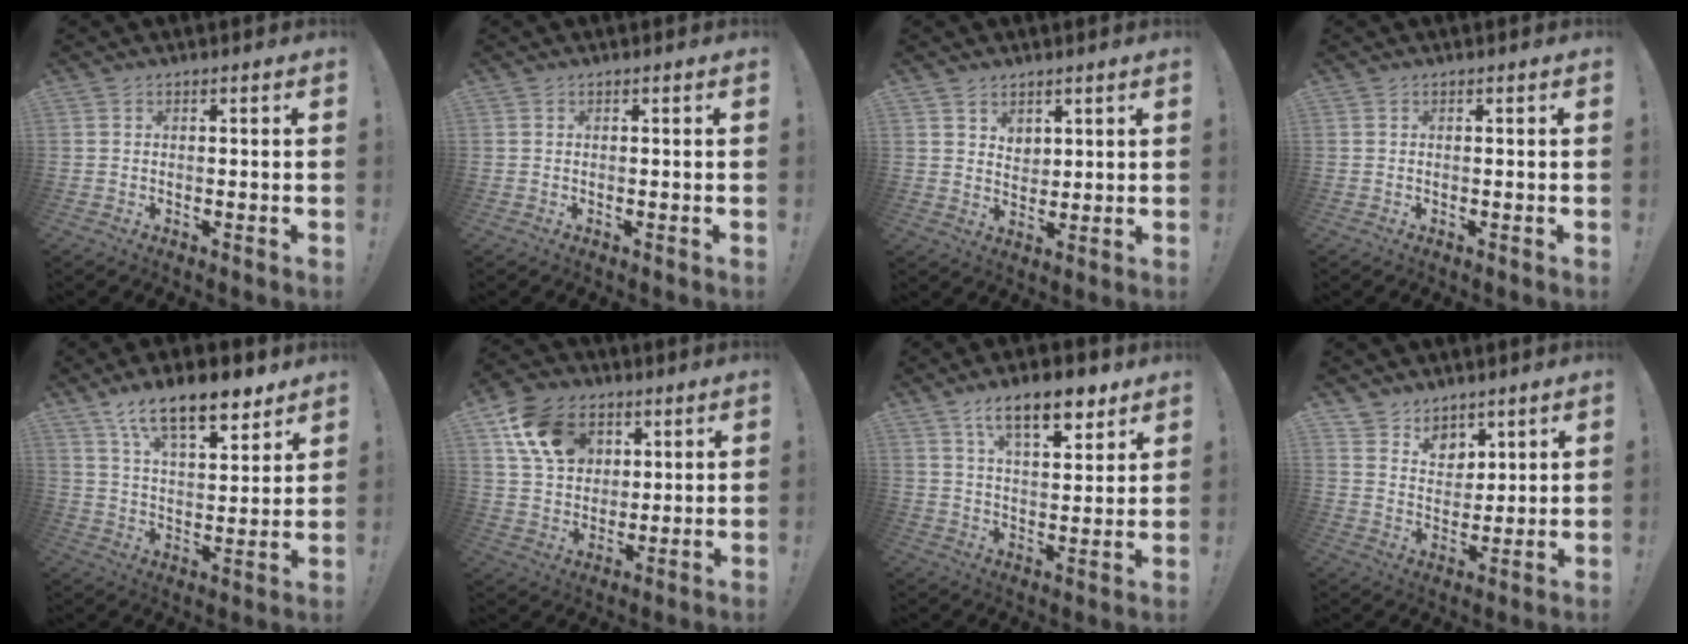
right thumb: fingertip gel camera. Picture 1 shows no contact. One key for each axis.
{"total": 0.0}
{"total": 5.0, "fx": 3.4, "fy": 3.5, "fz": 0.7, "tx": -0.001, "ty": -0.031, "tz": 0.061}
{"total": 0.0}
{"total": 14.5, "fx": 10.1, "fy": 5.5, "fz": 8.8, "tx": -0.144, "ty": -0.061, "tz": 0.177}
{"total": 16.0, "fx": 7.1, "fy": 12.0, "fz": 7.8, "tx": -0.118, "ty": -0.025, "tz": 0.142}
{"total": 12.7, "fx": 8.1, "fy": 4.7, "fz": 8.6, "tx": -0.126, "ty": -0.041, "tz": 0.137}
{"total": 8.1, "fx": 6.2, "fy": 5.1, "fz": 0.5, "tx": -0.013, "ty": -0.056, "tz": 0.123}